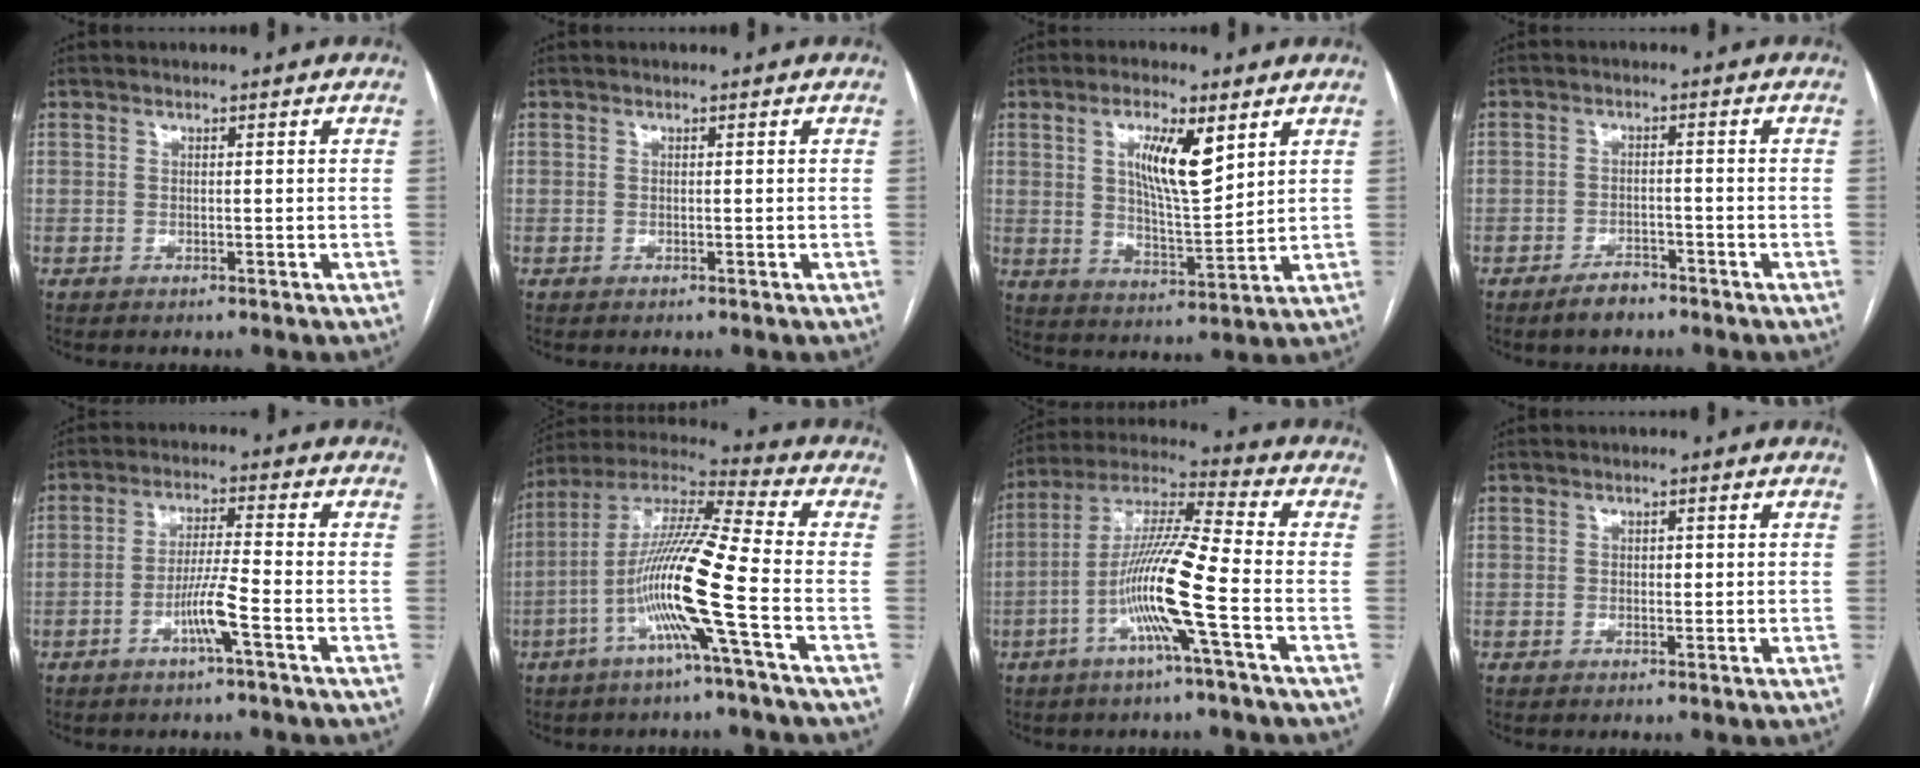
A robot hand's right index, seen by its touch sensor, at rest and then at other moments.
{"total": 0.0}
{"total": 9.3, "force": [3.9, 2.2, 8.2], "torque": [-0.146, -0.003, 0.072]}
{"total": 3.5, "force": [-2.8, 1.4, 1.5], "torque": [-0.028, 0.001, -0.045]}
{"total": 5.5, "force": [-2.6, -0.6, 4.9], "torque": [-0.095, 0.000, -0.050]}
{"total": 14.7, "force": [-4.8, -1.3, 13.8], "torque": [-0.267, 0.003, -0.102]}
{"total": 12.9, "force": [-4.4, -0.7, 12.2], "torque": [-0.236, 0.007, -0.091]}
{"total": 0.6, "force": [0.0, 0.4, 0.5], "torque": [-0.005, 0.001, 0.000]}